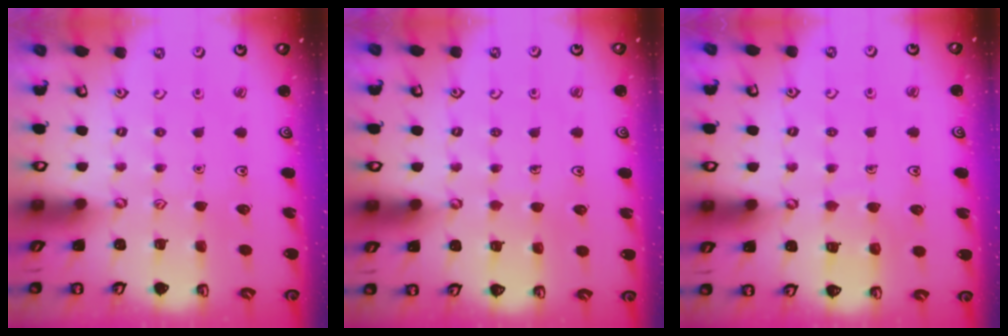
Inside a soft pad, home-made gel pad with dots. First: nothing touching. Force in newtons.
{"total": 3.5, "press": 3.5, "slide": 0.2}
{"total": 6.7, "press": 6.7, "slide": 0.4}